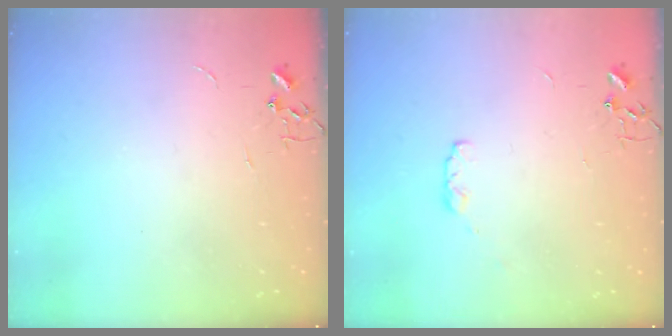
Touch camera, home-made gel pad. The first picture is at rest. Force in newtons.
{"total": 4.2, "press": 4.1, "slide": 0.7}